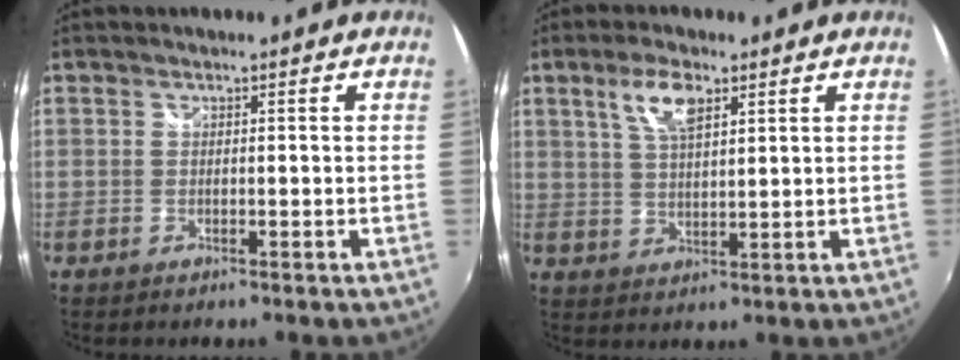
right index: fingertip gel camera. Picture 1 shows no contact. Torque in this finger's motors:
{"motor_torque": [0.44, 0.41, 0.16, 0.04]}